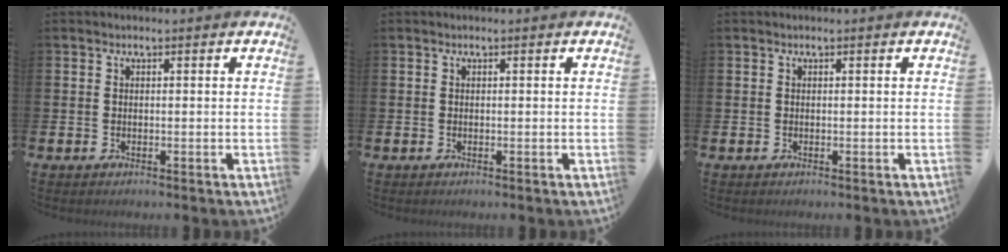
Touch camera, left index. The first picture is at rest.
{"total": 0.0}
{"total": 0.0}